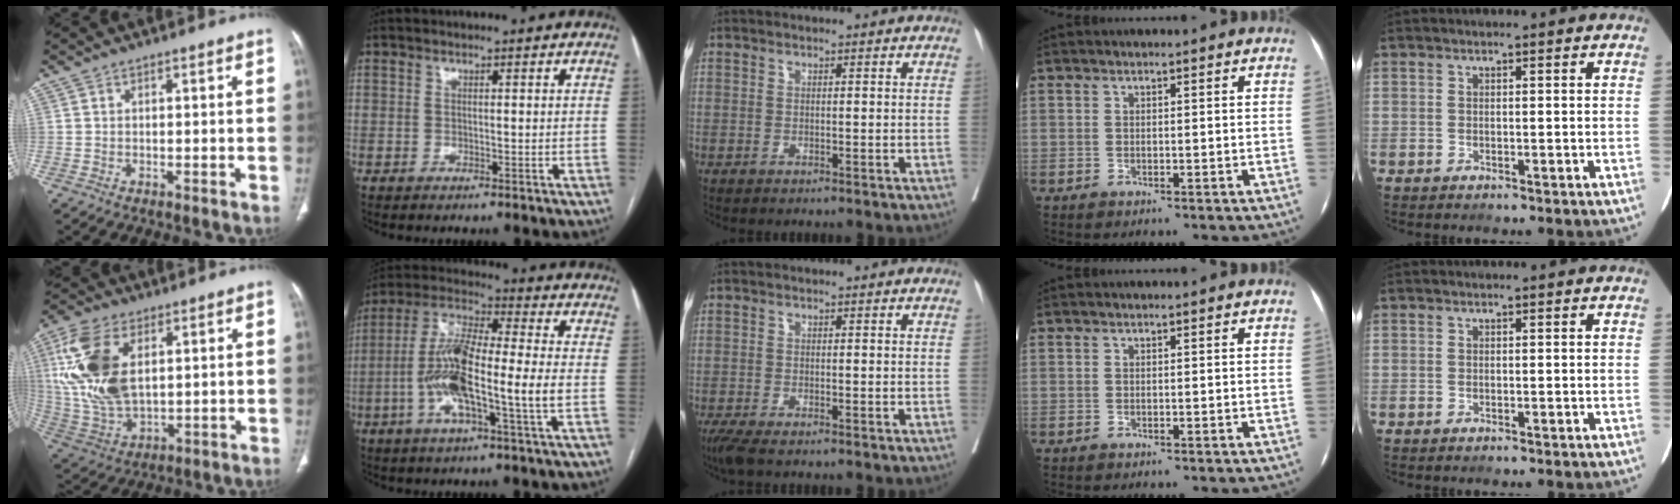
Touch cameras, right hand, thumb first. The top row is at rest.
{"thumb": {"total": 17.3, "force": [4.4, 9.6, 13.7], "torque": [-0.288, -0.010, 0.091]}, "index": {"total": 14.0, "force": [-2.8, 1.0, 13.6], "torque": [-0.275, 0.004, -0.060]}, "middle": {"total": 3.1, "force": [-2.3, 0.4, 1.9], "torque": [-0.038, -0.011, -0.044]}}